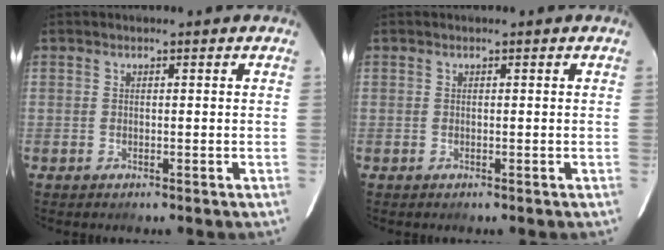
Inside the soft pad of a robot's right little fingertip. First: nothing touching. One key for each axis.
{"total": 0.0}